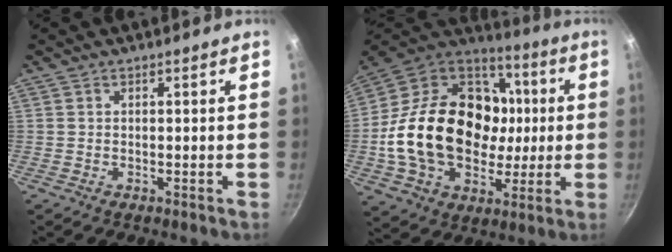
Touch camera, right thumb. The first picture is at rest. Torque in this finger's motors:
{"motor_torque": [0.23, 1.59, 2.25, -0.51, 0.68]}